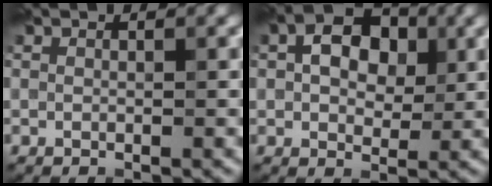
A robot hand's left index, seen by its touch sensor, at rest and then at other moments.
{"total": 5.9, "force": [1.6, 3.9, 4.2], "torque": [-0.068, 0.014, 0.012]}